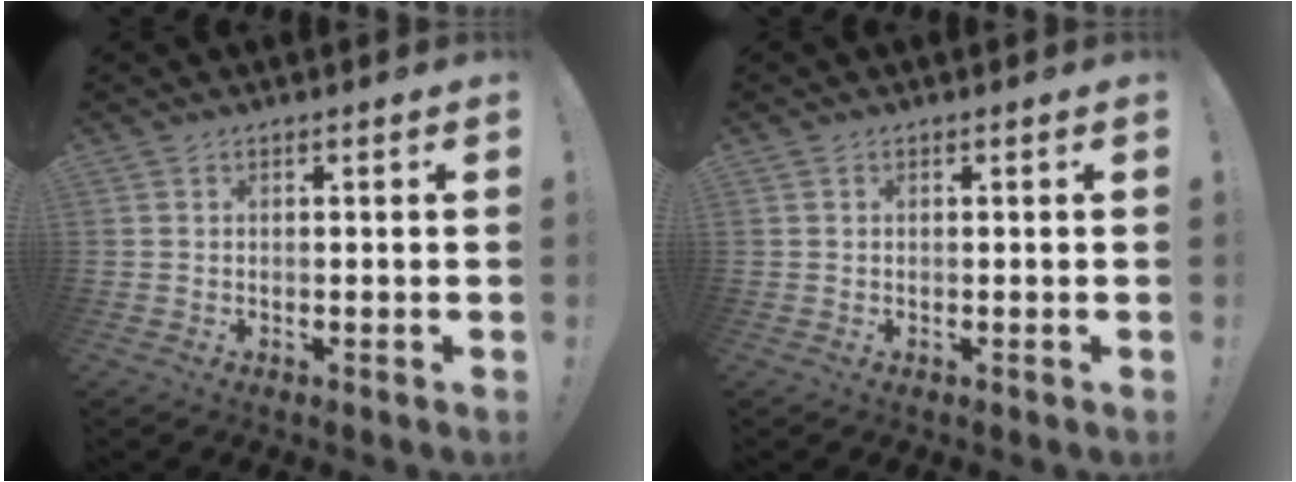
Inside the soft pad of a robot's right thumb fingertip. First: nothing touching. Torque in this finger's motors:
{"motor_torque": [0.07, -0.19, 0.19, -0.04, 0.07]}